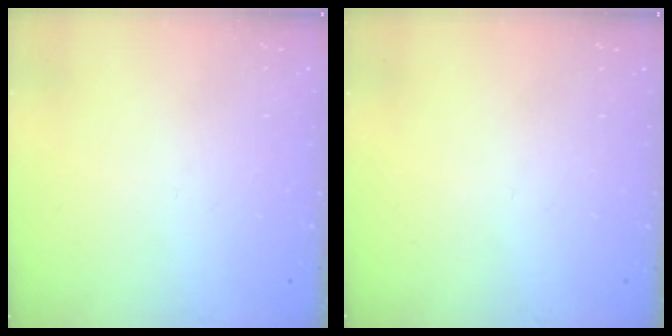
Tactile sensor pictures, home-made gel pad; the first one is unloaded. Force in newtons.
{"total": 0.0}